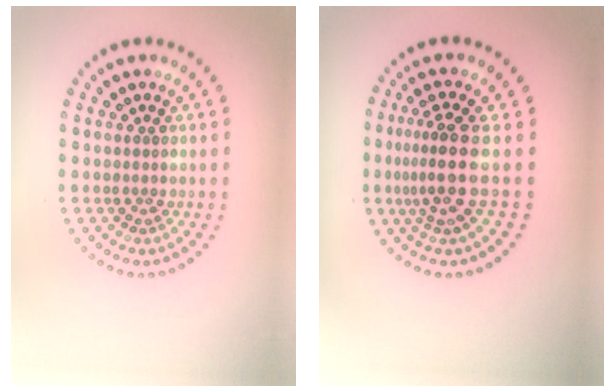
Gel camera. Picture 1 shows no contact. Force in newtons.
{"total": 3.6, "press": 2.7, "slide": 2.4}